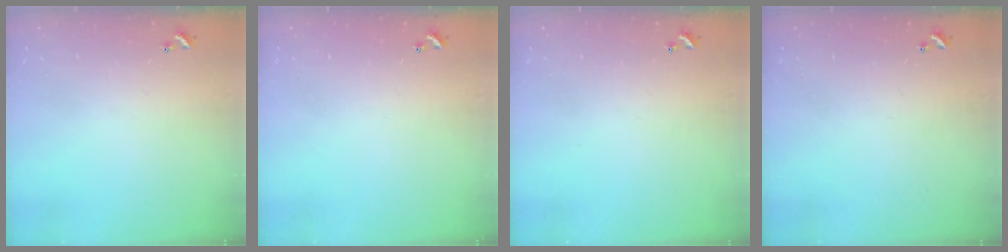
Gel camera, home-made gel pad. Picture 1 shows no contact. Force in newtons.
{"total": 0.0}
{"total": 0.0}
{"total": 0.0}